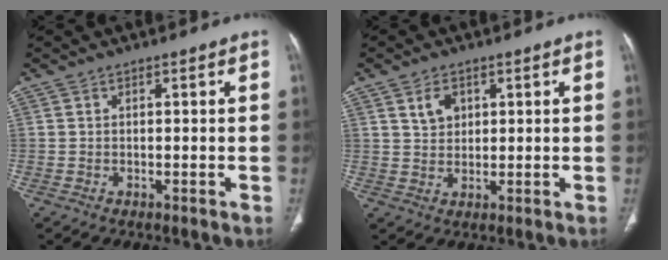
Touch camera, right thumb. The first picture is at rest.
{"total": 4.0, "force": [1.9, 2.8, 2.2], "torque": [-0.026, -0.011, 0.038]}